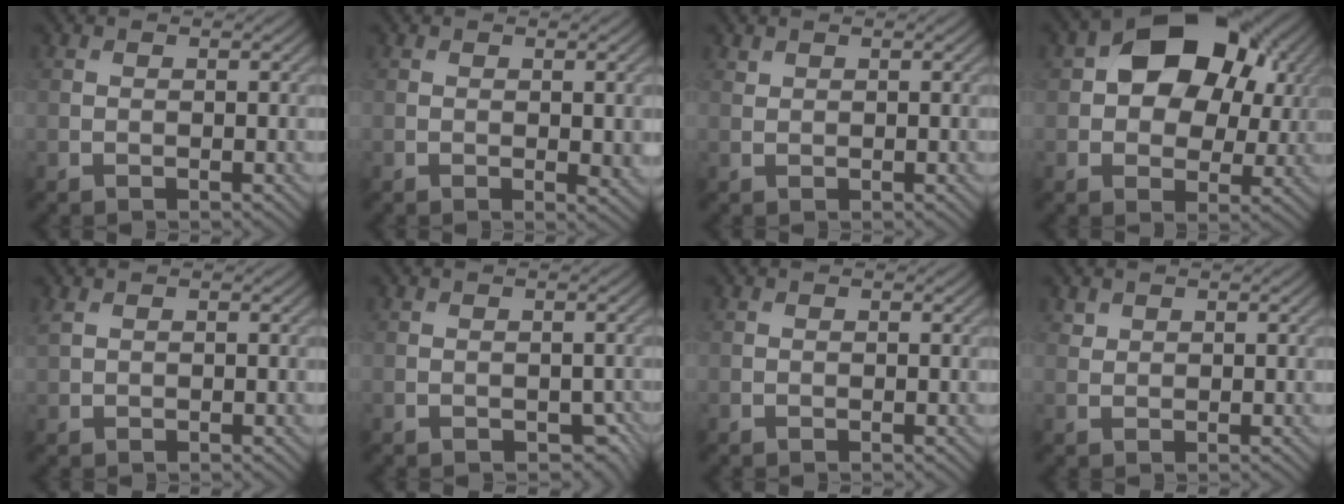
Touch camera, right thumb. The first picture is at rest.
{"total": 2.2, "force": [-0.1, 0.8, 2.0], "torque": [-0.027, -0.008, 0.002]}
{"total": 0.6, "force": [0.6, 0.2, 0.1], "torque": [-0.005, 0.000, 0.015]}
{"total": 13.3, "force": [3.8, 9.3, 8.8], "torque": [-0.142, 0.016, 0.049]}
{"total": 1.5, "force": [0.9, 0.7, 0.9], "torque": [-0.031, 0.004, 0.020]}
{"total": 2.7, "force": [-1.0, 1.9, 1.6], "torque": [-0.028, -0.015, -0.007]}
{"total": 0.0}
{"total": 1.0, "force": [0.9, 0.6, 0.2], "torque": [-0.005, -0.002, 0.021]}